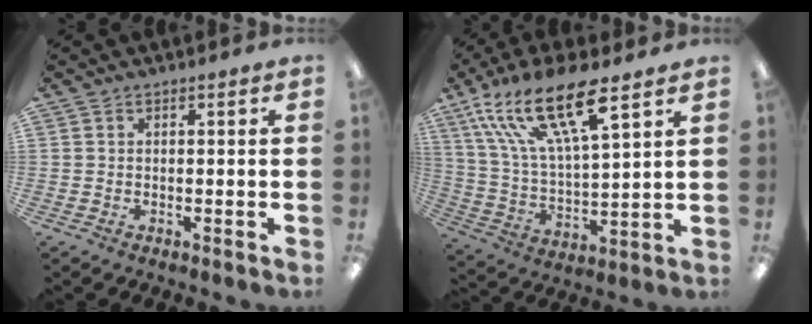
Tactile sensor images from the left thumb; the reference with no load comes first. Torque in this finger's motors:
{"motor_torque": [0.42, 0.47, 1.36, -1.41, 0.50]}